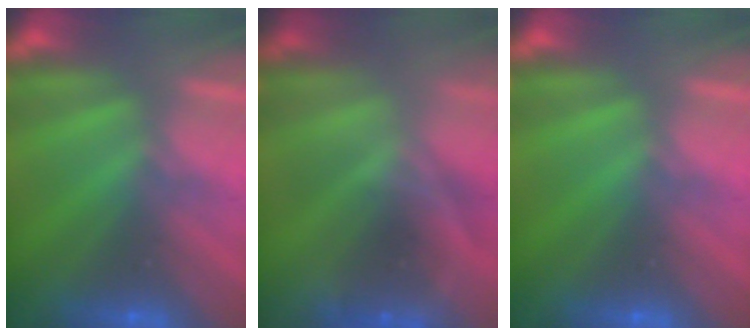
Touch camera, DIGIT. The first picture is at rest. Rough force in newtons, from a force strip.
{"total": 2.1}
{"total": 0.0}